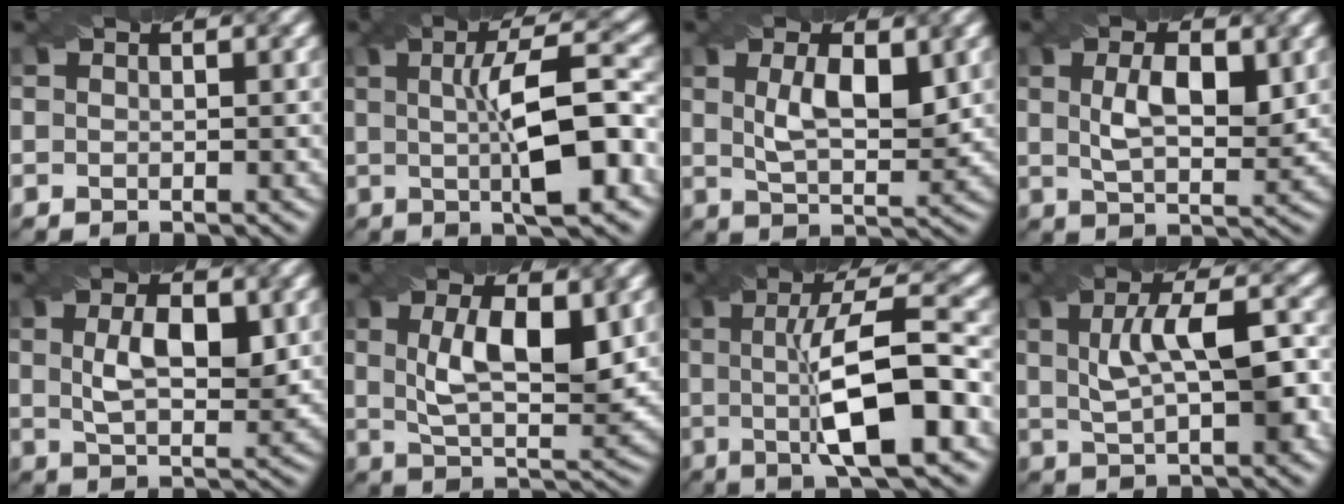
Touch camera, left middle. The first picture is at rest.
{"total": 8.2, "force": [0.1, 1.9, 8.0], "torque": [-0.116, 0.009, 0.000]}
{"total": 5.2, "force": [1.4, 2.1, 4.6], "torque": [-0.091, -0.002, 0.028]}
{"total": 5.0, "force": [1.2, 2.2, 4.3], "torque": [-0.086, -0.002, 0.024]}
{"total": 5.0, "force": [1.1, 2.3, 4.3], "torque": [-0.084, -0.001, 0.022]}
{"total": 7.5, "force": [1.8, 2.8, 6.7], "torque": [-0.122, 0.000, 0.035]}
{"total": 10.0, "force": [-0.7, 2.4, 9.6], "torque": [-0.143, 0.006, -0.011]}
{"total": 7.0, "force": [1.0, 2.6, 6.4], "torque": [-0.112, 0.007, 0.017]}